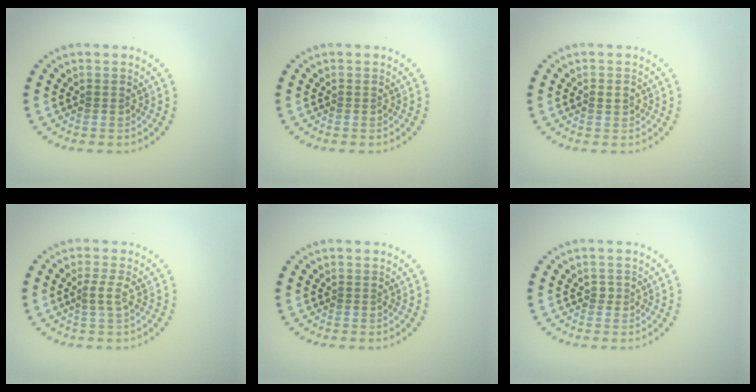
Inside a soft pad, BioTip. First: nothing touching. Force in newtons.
{"total": 0.0}
{"total": 0.9, "press": 0.9, "slide": 0.2}
{"total": 1.7, "press": 1.4, "slide": 0.9}
{"total": 0.0}
{"total": 0.7, "press": 0.4, "slide": 0.5}